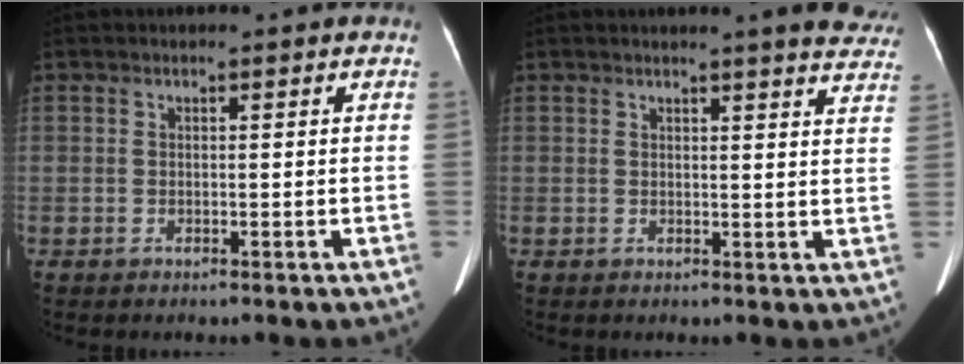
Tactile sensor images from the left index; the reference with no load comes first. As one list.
[{"total": 9.7, "force": [8.8, 0.9, 3.9], "torque": [-0.023, -0.024, 0.071]}]